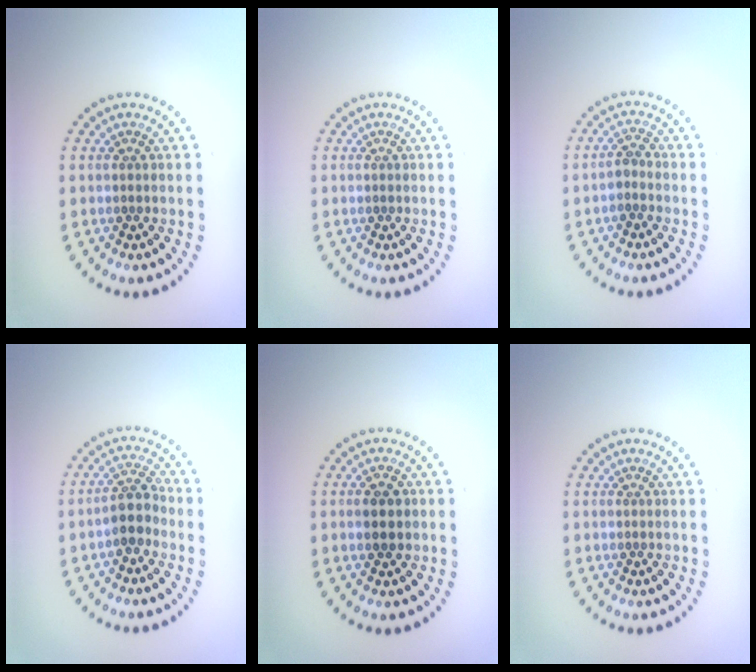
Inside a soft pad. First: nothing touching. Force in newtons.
{"total": 0.0}
{"total": 1.5, "press": 1.1, "slide": 0.9}
{"total": 2.8, "press": 2.5, "slide": 1.3}
{"total": 2.3, "press": 2.3, "slide": 0.2}
{"total": 0.0}